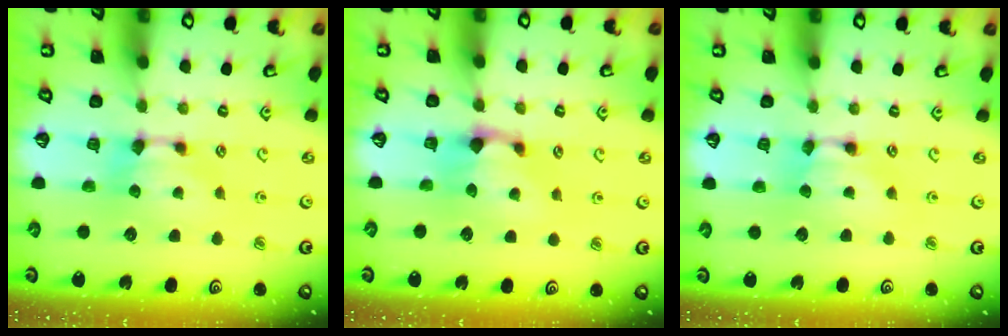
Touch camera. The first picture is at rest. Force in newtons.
{"total": 1.0, "press": 0.2, "slide": 0.9}
{"total": 1.8, "press": 1.8, "slide": 0.1}